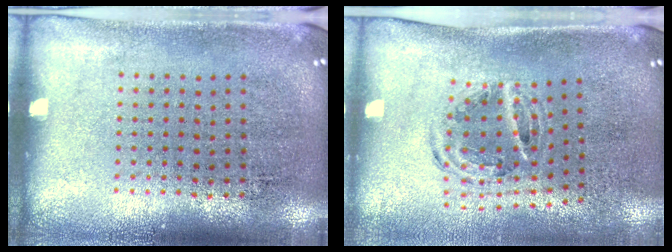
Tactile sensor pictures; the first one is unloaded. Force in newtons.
{"total": 1.1, "press": 1.0, "slide": 0.3}